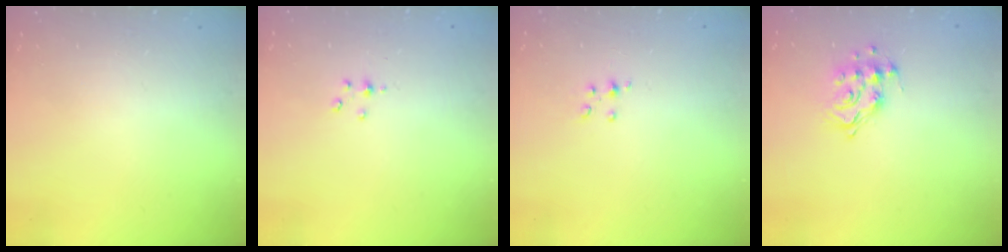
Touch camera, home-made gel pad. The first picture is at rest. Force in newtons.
{"total": 3.2, "press": 3.1, "slide": 0.5}
{"total": 3.3, "press": 3.1, "slide": 1.1}
{"total": 11.7, "press": 11.7, "slide": 0.9}